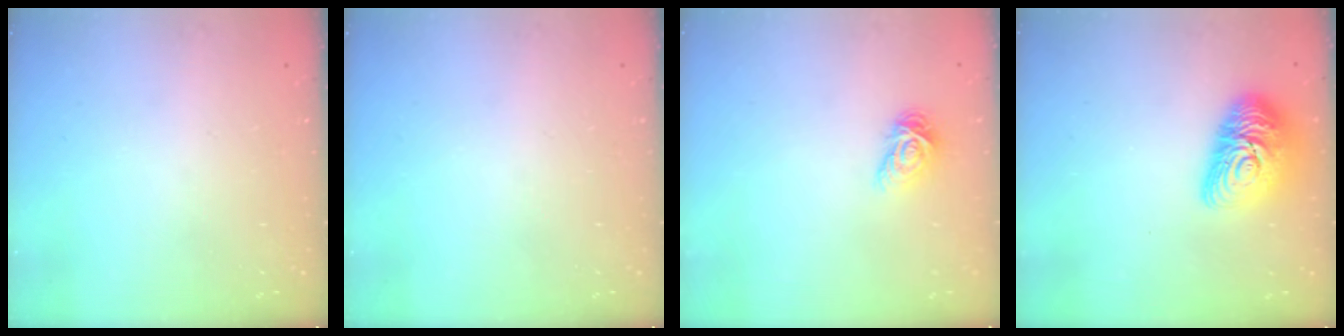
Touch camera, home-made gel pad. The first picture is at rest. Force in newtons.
{"total": 0.0}
{"total": 5.1, "press": 5.1, "slide": 0.3}
{"total": 14.6, "press": 14.5, "slide": 1.1}